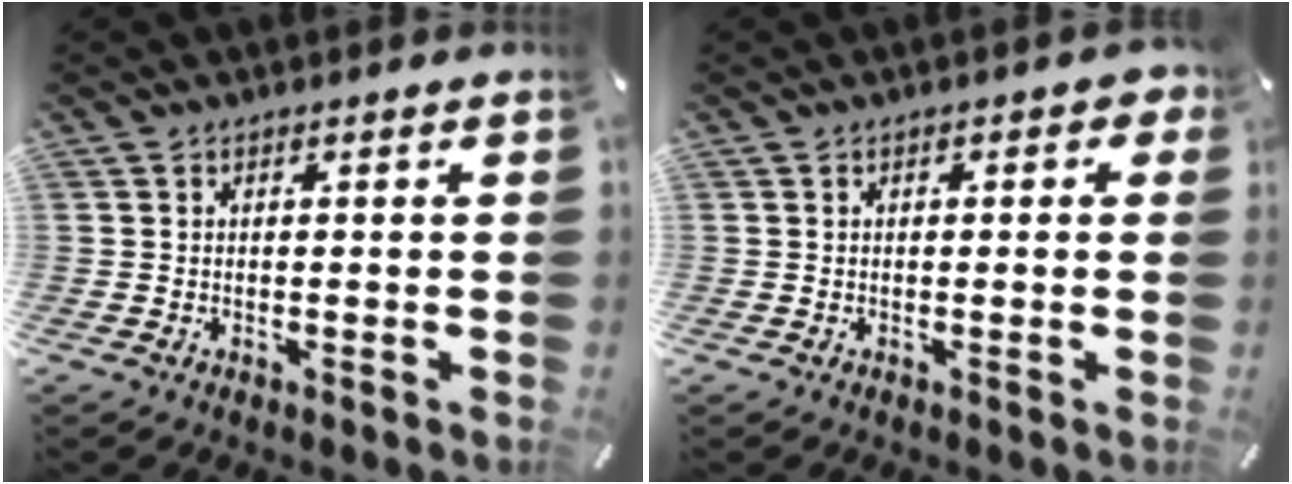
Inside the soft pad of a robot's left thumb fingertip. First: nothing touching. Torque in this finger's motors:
{"motor_torque": [0.04, -0.03, 0.13, 0.13, 0.00]}